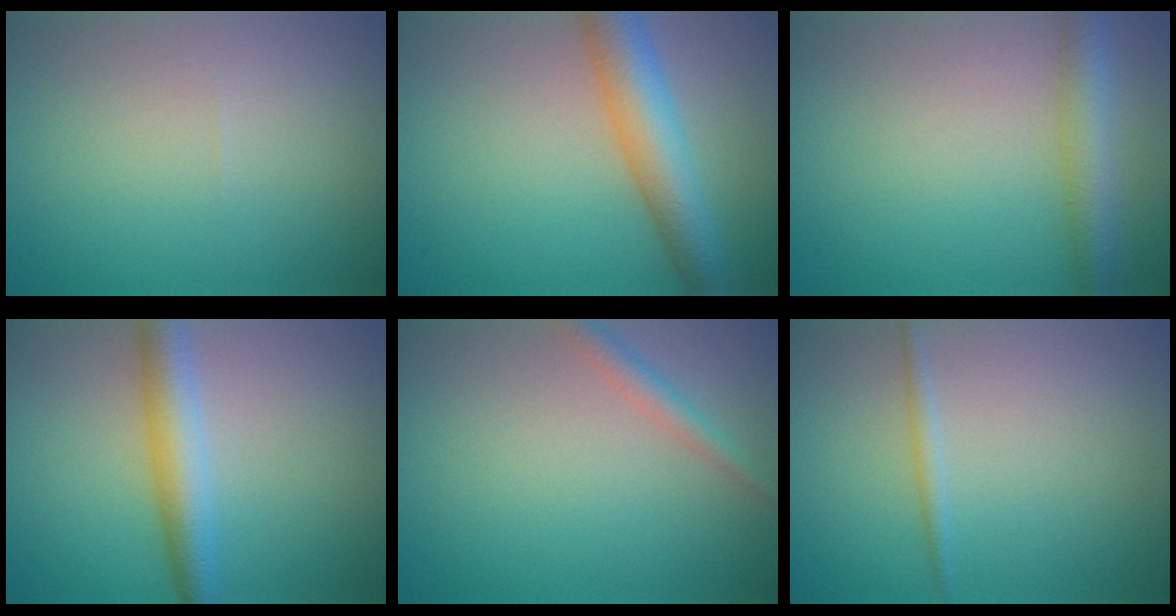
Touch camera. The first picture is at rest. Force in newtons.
{"total": 6.0, "press": 6.0, "slide": 0.2}
{"total": 3.7, "press": 3.7, "slide": 0.2}
{"total": 4.3, "press": 4.3, "slide": 0.1}
{"total": 1.8, "press": 1.8, "slide": 0.1}
{"total": 1.0, "press": 1.0, "slide": 0.0}